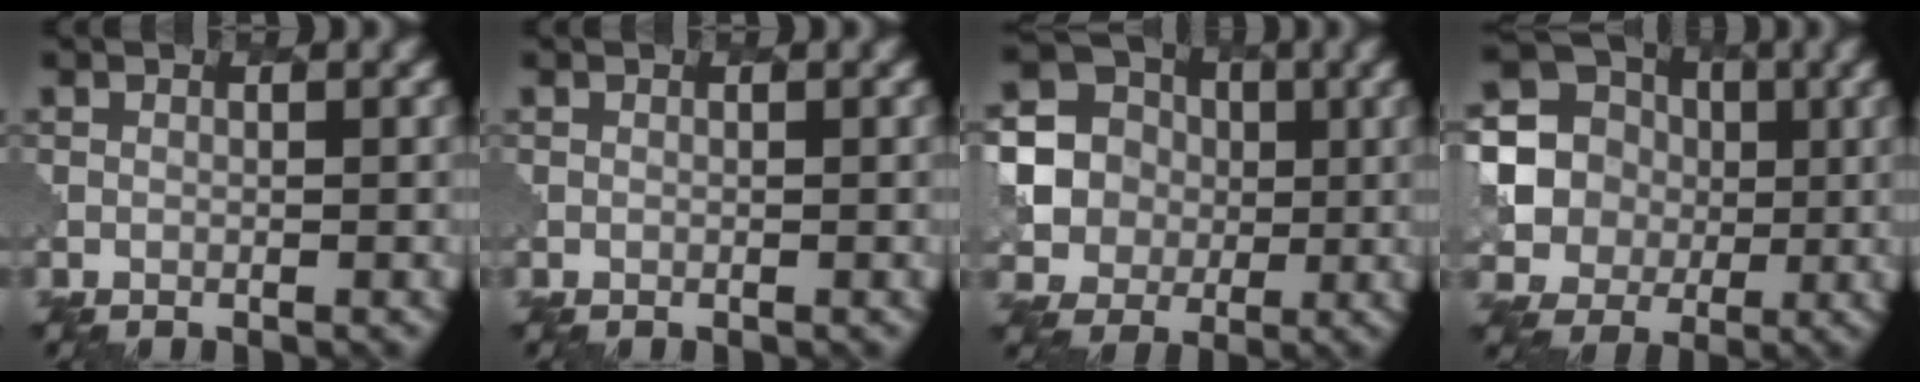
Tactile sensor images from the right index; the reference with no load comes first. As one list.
[{"total": 0.0}, {"total": 11.0, "force": [1.3, 10.6, 2.7], "torque": [-0.118, 0.014, 0.024]}, {"total": 15.0, "force": [2.1, 14.2, 4.4], "torque": [-0.151, 0.013, 0.026]}]